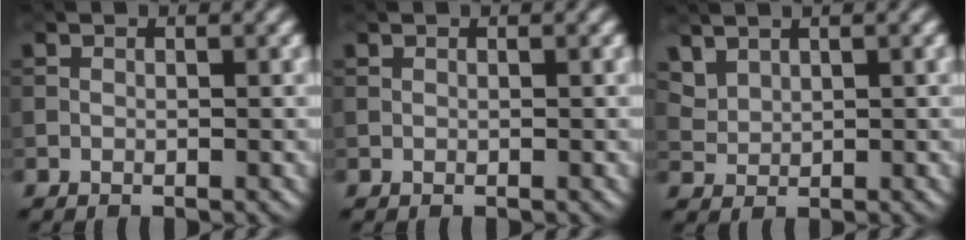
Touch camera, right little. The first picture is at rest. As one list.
[{"total": 0.0}, {"total": 2.4, "force": [2.1, 0.9, 0.7], "torque": [-0.017, 0.005, 0.041]}]